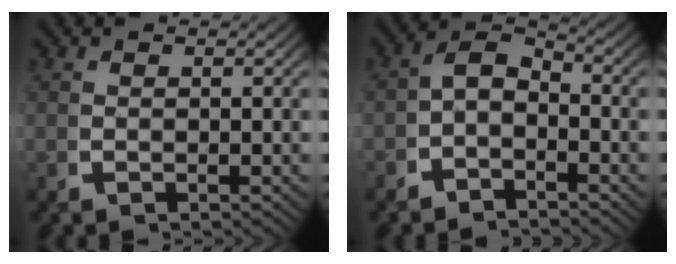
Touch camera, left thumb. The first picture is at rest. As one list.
[{"total": 4.7, "force": [-1.3, 3.4, 2.9], "torque": [-0.041, -0.009, -0.026]}]